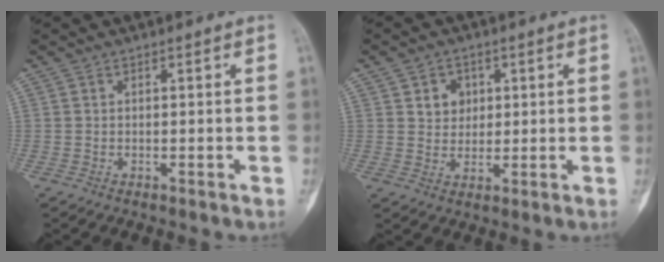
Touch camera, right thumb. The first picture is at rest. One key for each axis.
{"total": 4.7, "fx": 1.6, "fy": 4.0, "fz": 1.9, "tx": -0.006, "ty": -0.005, "tz": 0.027}